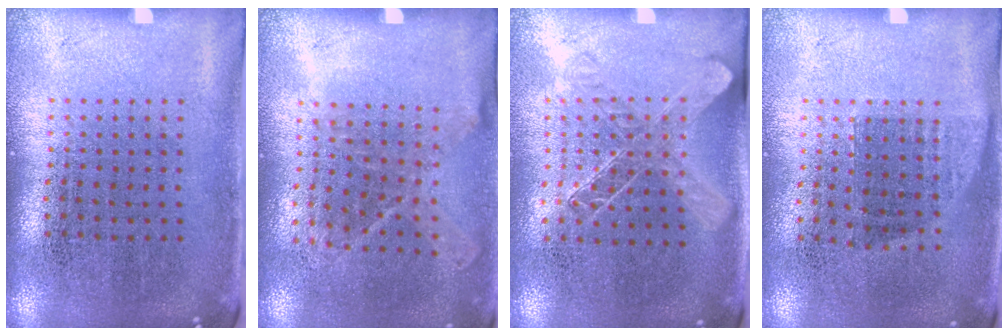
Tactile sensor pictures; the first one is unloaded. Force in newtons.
{"total": 1.1, "press": 0.9, "slide": 0.7}
{"total": 1.4, "press": 1.2, "slide": 0.6}
{"total": 0.8, "press": 0.7, "slide": 0.5}